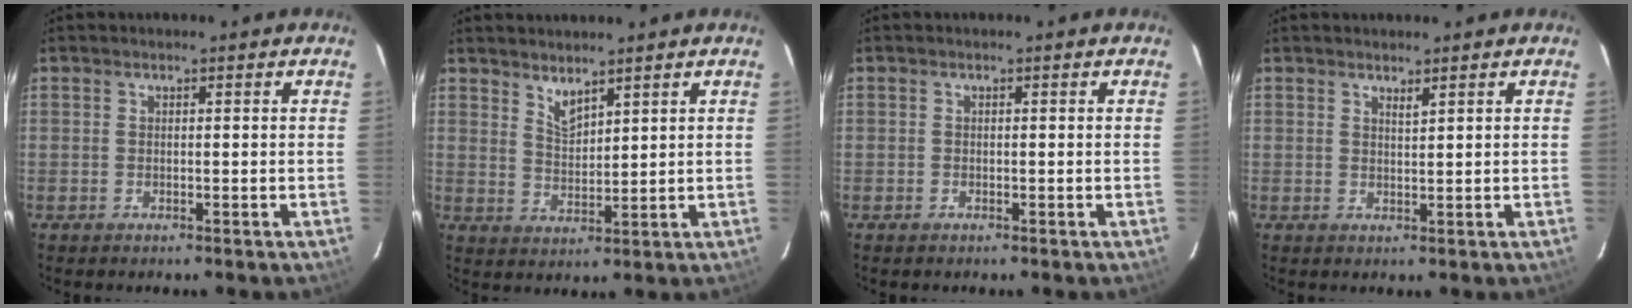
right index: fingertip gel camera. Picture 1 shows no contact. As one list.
[{"total": 3.9, "force": [3.3, 1.0, 1.7], "torque": [-0.030, -0.006, 0.060]}, {"total": 0.0}, {"total": 1.1, "force": [1.0, 0.1, 0.6], "torque": [-0.011, -0.002, 0.016]}]